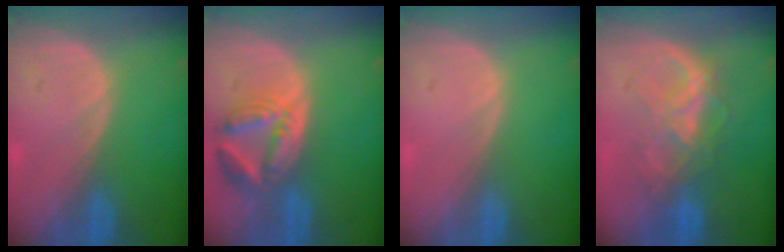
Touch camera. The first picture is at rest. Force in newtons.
{"total": 8.2, "press": 7.2, "slide": 3.9}
{"total": 0.0}
{"total": 6.5, "press": 6.5, "slide": 0.3}